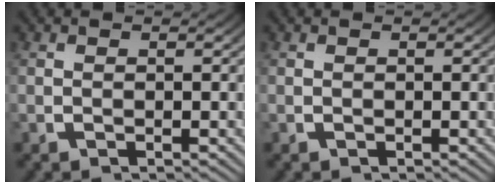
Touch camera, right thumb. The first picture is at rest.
{"total": 0.0}